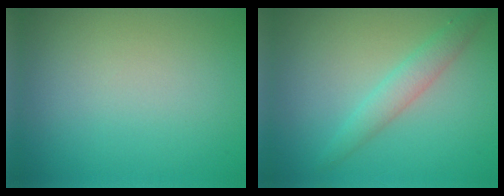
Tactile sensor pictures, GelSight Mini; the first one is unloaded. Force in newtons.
{"total": 2.4, "press": 2.4, "slide": 0.1}